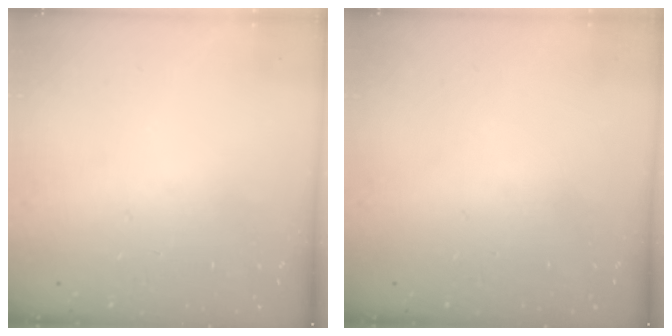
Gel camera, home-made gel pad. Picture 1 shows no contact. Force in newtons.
{"total": 0.0}